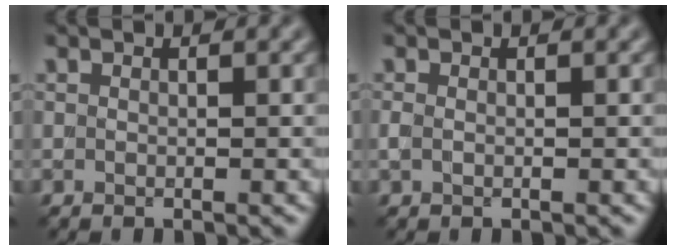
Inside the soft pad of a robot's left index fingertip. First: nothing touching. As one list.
[{"total": 0.7, "force": [-0.2, 0.5, 0.4], "torque": [-0.012, -0.001, -0.004]}]